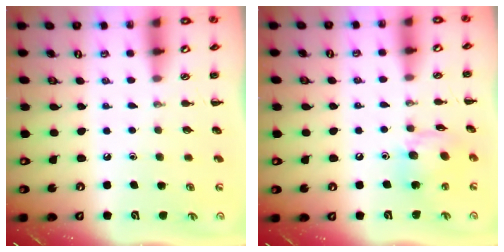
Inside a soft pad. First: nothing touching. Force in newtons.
{"total": 12.3, "press": 12.2, "slide": 1.4}